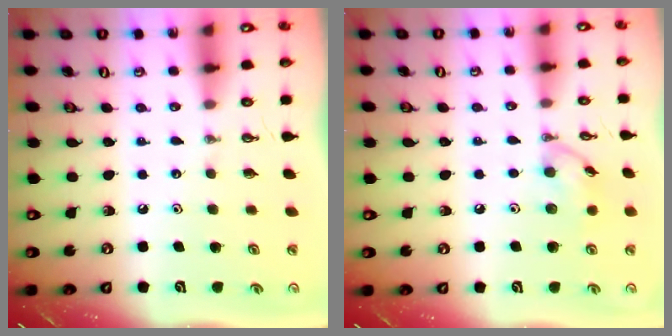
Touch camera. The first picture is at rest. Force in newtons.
{"total": 8.9, "press": 8.9, "slide": 0.5}